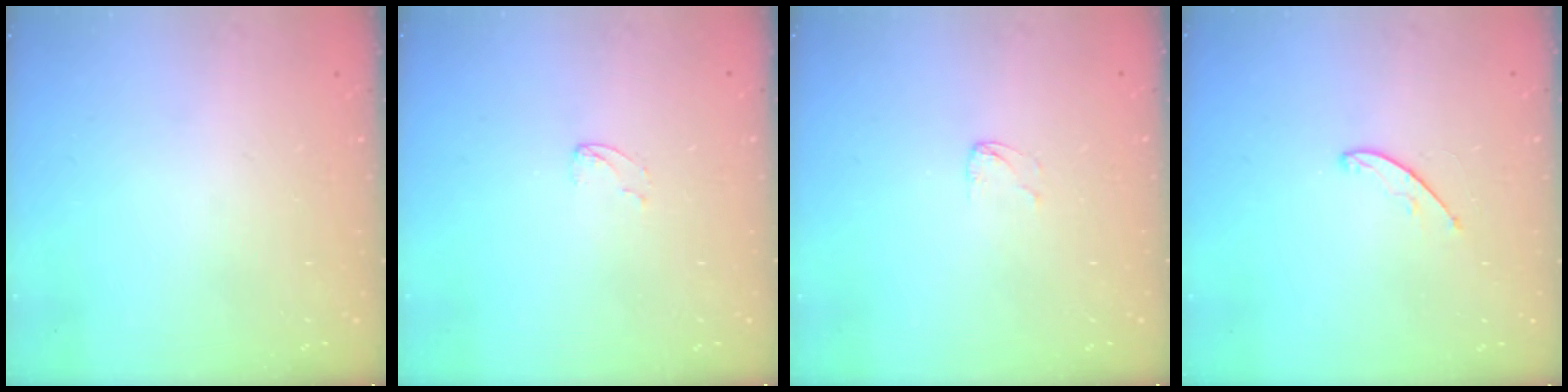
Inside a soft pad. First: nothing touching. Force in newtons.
{"total": 2.4, "press": 2.4, "slide": 0.2}
{"total": 2.9, "press": 2.9, "slide": 0.2}
{"total": 3.8, "press": 3.8, "slide": 0.3}